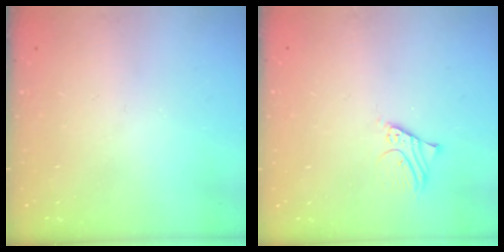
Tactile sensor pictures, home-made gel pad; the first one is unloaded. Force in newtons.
{"total": 2.7, "press": 2.7, "slide": 0.2}